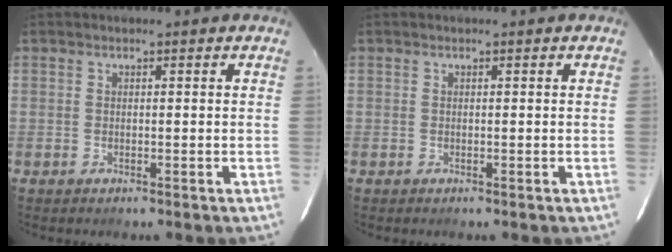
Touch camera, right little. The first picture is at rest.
{"total": 0.0}